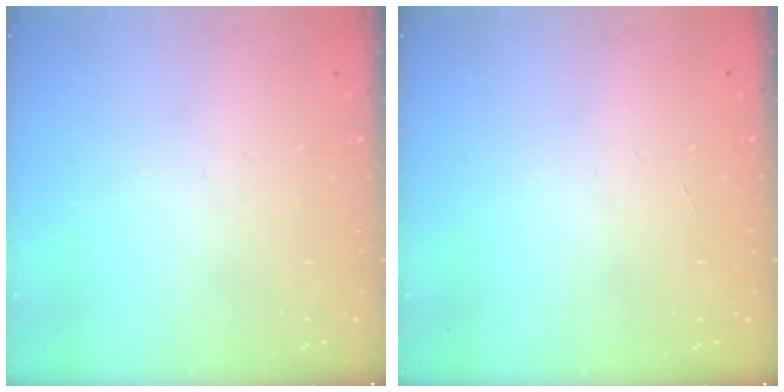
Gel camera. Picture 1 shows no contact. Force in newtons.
{"total": 0.0}